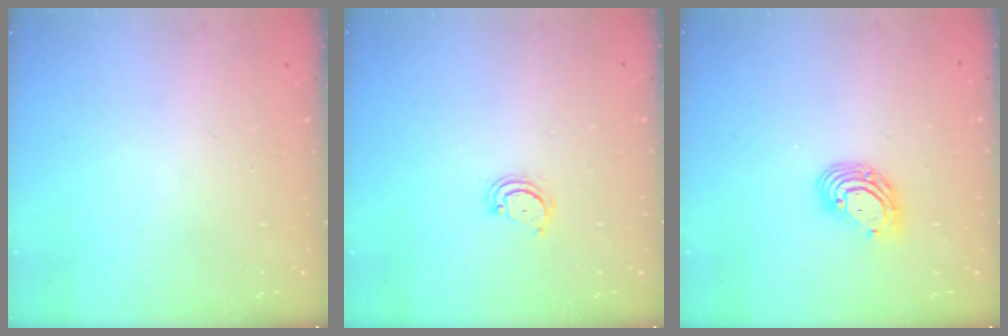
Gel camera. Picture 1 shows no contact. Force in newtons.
{"total": 3.2, "press": 3.2, "slide": 0.3}
{"total": 8.8, "press": 8.6, "slide": 1.7}